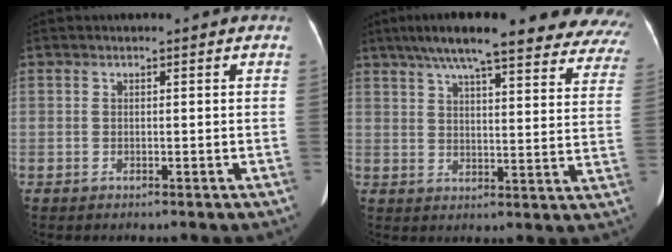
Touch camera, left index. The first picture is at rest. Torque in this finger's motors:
{"motor_torque": [0.94, -1.20, 0.81, 0.12]}